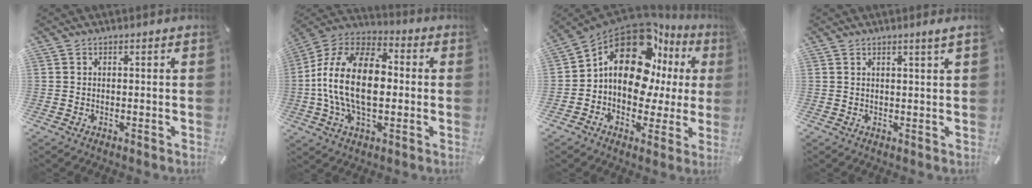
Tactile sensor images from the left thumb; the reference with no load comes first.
{"total": 18.8, "force": [-1.7, 11.5, 14.7], "torque": [-0.314, 0.012, -0.034]}
{"total": 19.2, "force": [7.1, 12.2, 13.1], "torque": [-0.237, -0.053, 0.114]}
{"total": 1.9, "force": [1.3, -0.1, 1.4], "torque": [-0.028, -0.003, 0.023]}